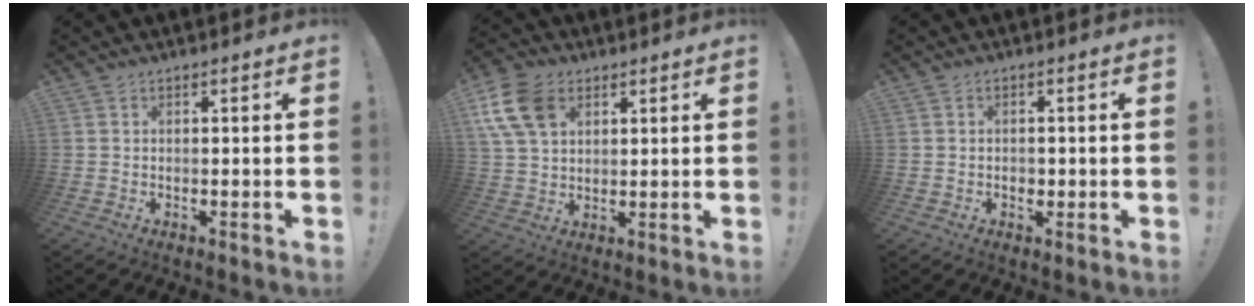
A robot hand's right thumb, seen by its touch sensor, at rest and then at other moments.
{"total": 13.0, "force": [5.3, 9.0, 7.7], "torque": [-0.148, -0.013, 0.105]}
{"total": 1.8, "force": [-0.7, 1.3, 1.0], "torque": [-0.014, 0.001, -0.012]}